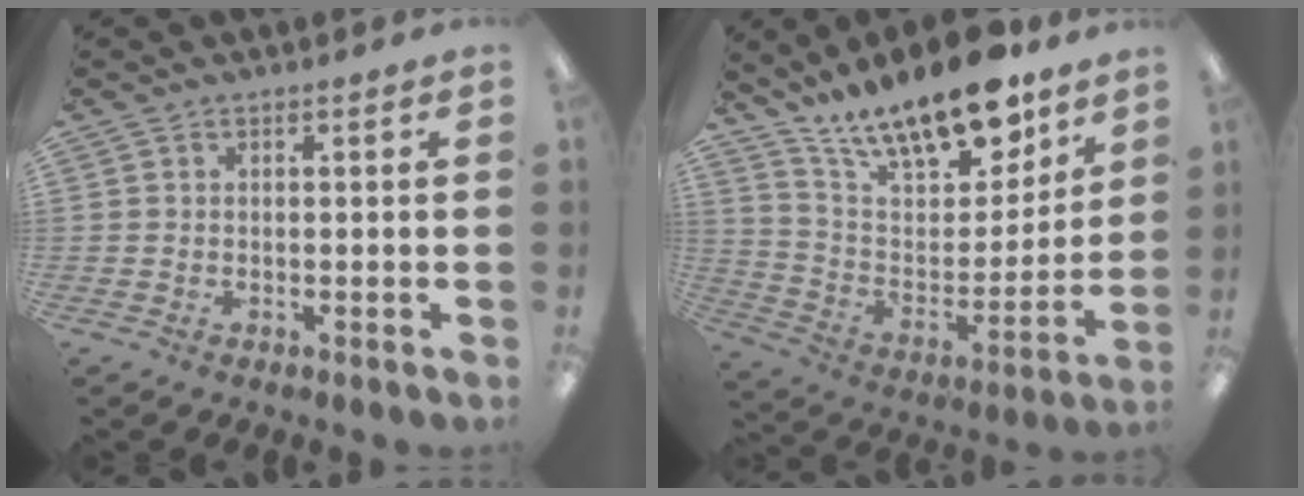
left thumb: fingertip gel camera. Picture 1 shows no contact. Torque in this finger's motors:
{"motor_torque": [0.86, 0.91, 1.39, -1.37, 0.26]}